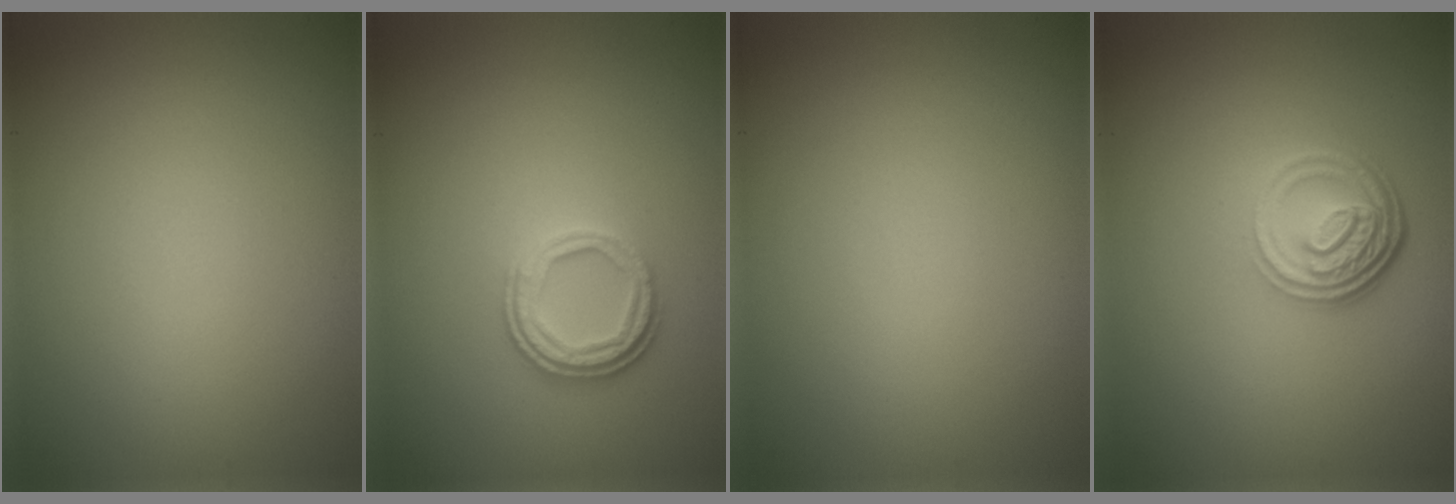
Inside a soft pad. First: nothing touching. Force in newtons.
{"total": 3.1, "press": 2.5, "slide": 1.9}
{"total": 0.0}
{"total": 4.7, "press": 3.5, "slide": 3.2}